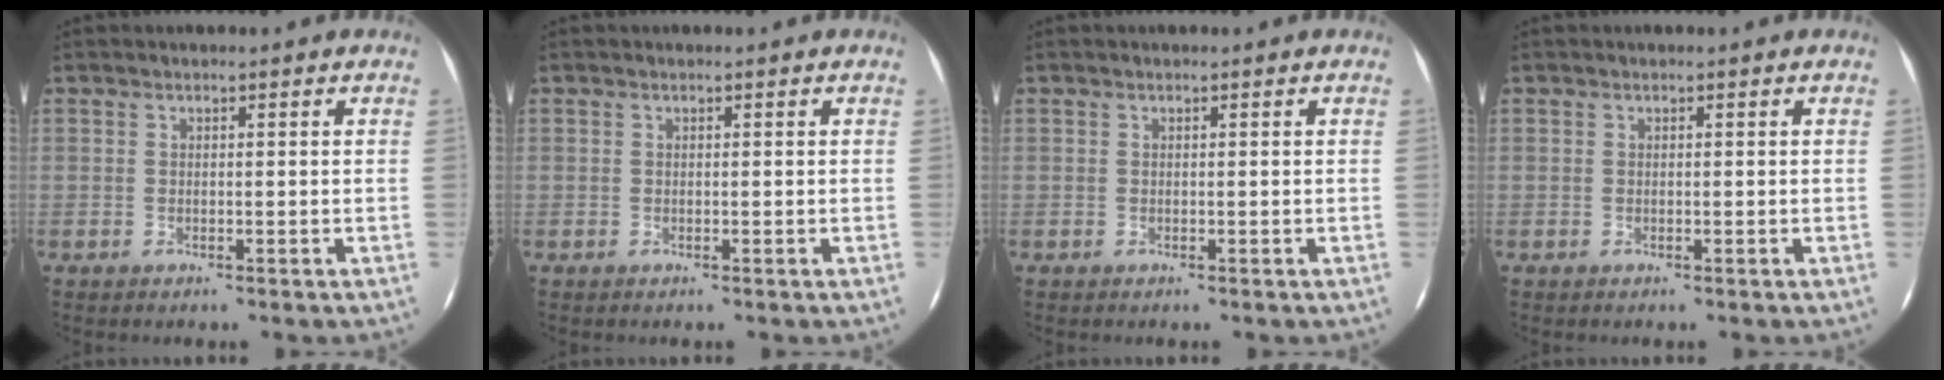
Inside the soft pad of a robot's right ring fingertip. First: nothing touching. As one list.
[{"total": 0.0}, {"total": 0.0}, {"total": 0.0}]